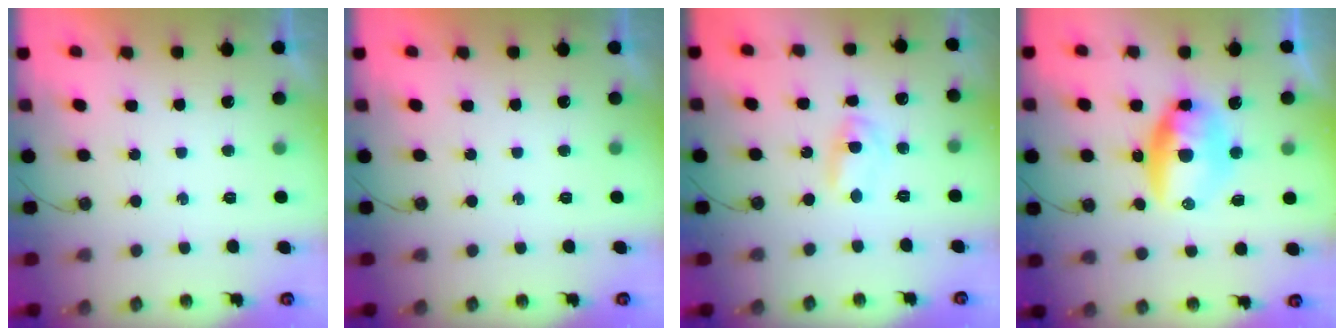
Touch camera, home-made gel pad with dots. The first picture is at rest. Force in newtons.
{"total": 0.0}
{"total": 2.9, "press": 2.9, "slide": 0.2}
{"total": 10.7, "press": 10.7, "slide": 0.8}